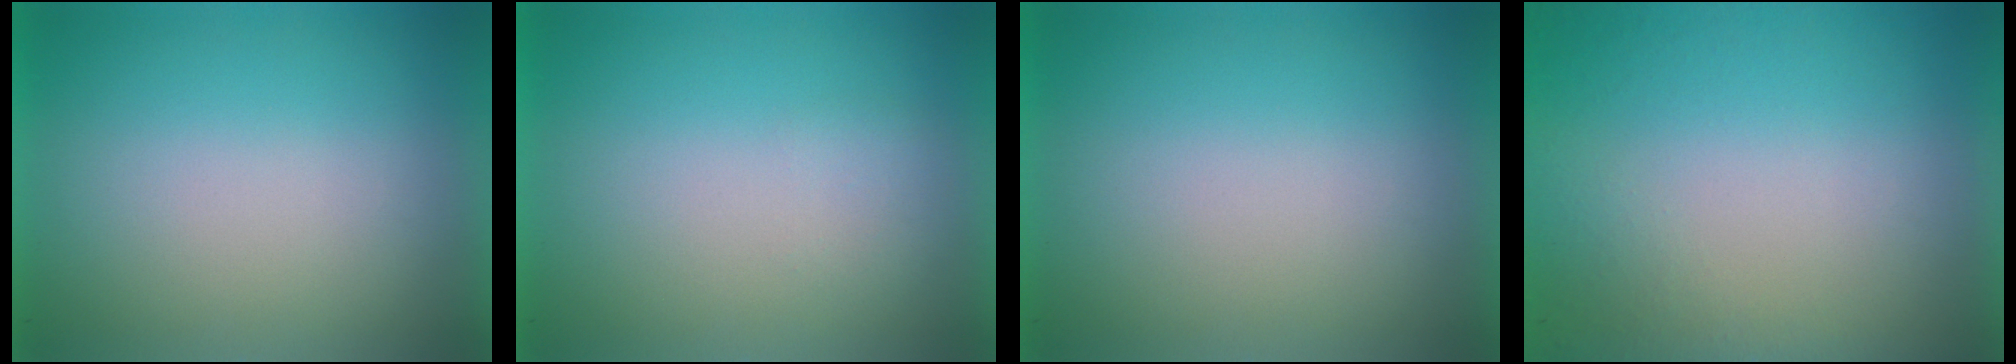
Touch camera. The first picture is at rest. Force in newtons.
{"total": 1.1}
{"total": 0.0}
{"total": 8.4}